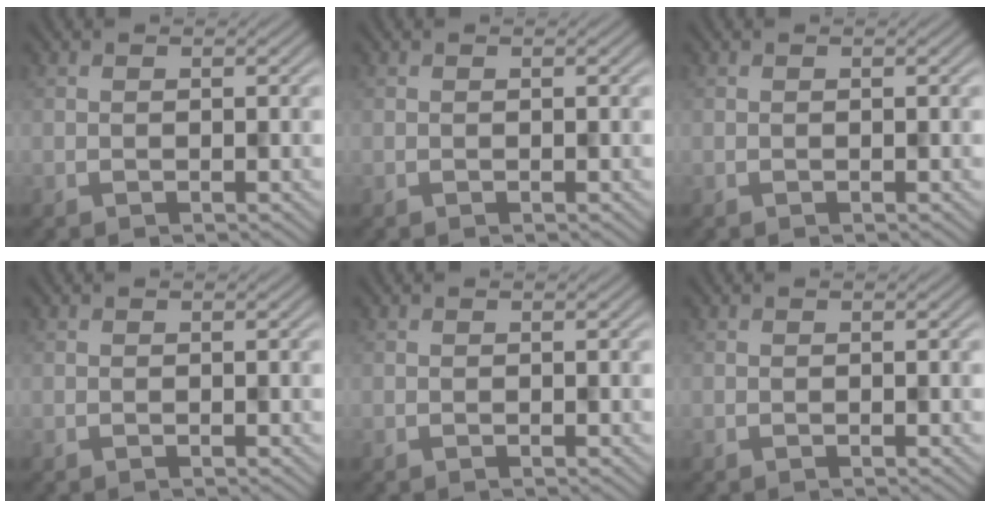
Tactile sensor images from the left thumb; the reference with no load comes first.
{"total": 0.0}
{"total": 0.0}
{"total": 0.0}
{"total": 0.0}
{"total": 0.0}